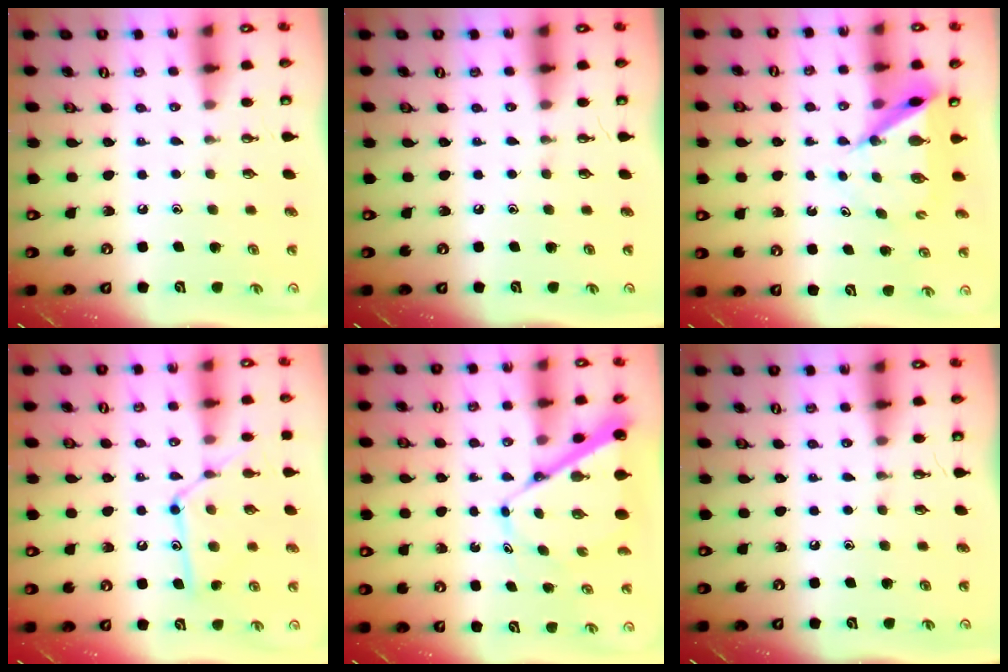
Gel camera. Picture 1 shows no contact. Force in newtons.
{"total": 0.0}
{"total": 6.7, "press": 6.7, "slide": 0.5}
{"total": 14.0, "press": 13.9, "slide": 1.2}
{"total": 9.6, "press": 9.6, "slide": 0.9}
{"total": 0.0}